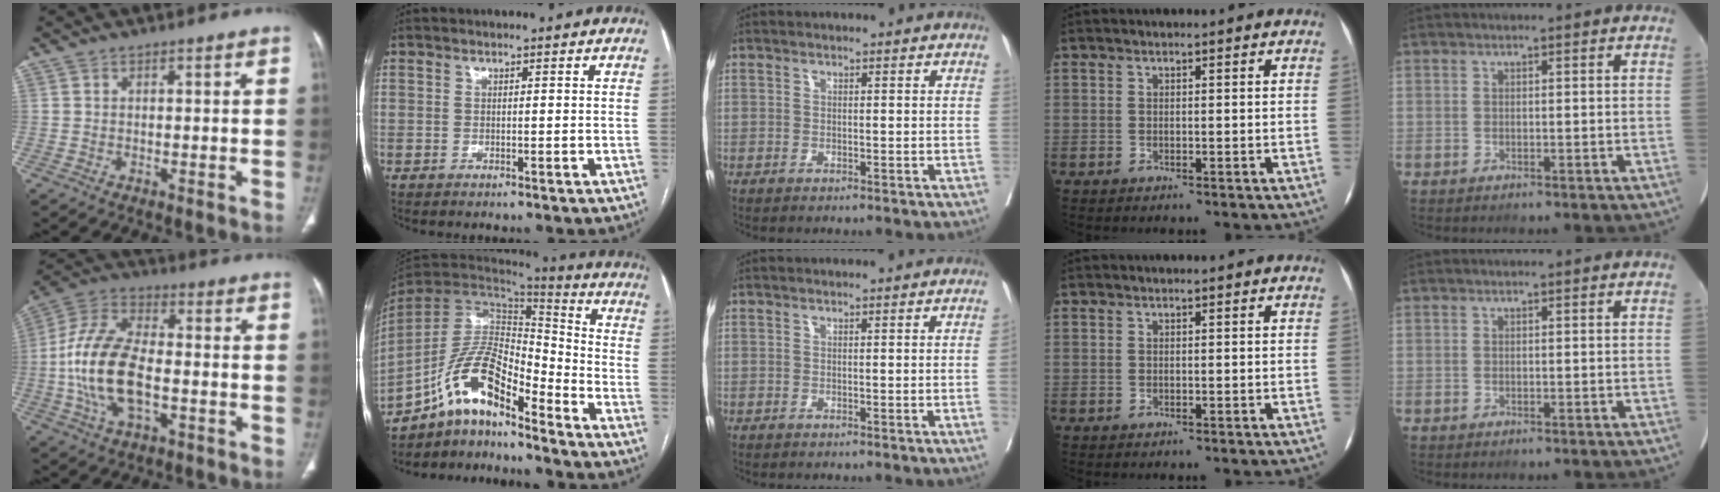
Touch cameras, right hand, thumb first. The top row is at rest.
{"thumb": {"total": 16.2, "force": [-3.0, 8.7, 13.3], "torque": [-0.269, 0.029, -0.057]}, "index": {"total": 14.3, "force": [-9.9, 3.9, 9.5], "torque": [-0.177, 0.039, -0.173]}, "middle": {"total": 1.0, "force": [-0.1, -0.2, 1.0], "torque": [-0.018, -0.001, 0.002]}}